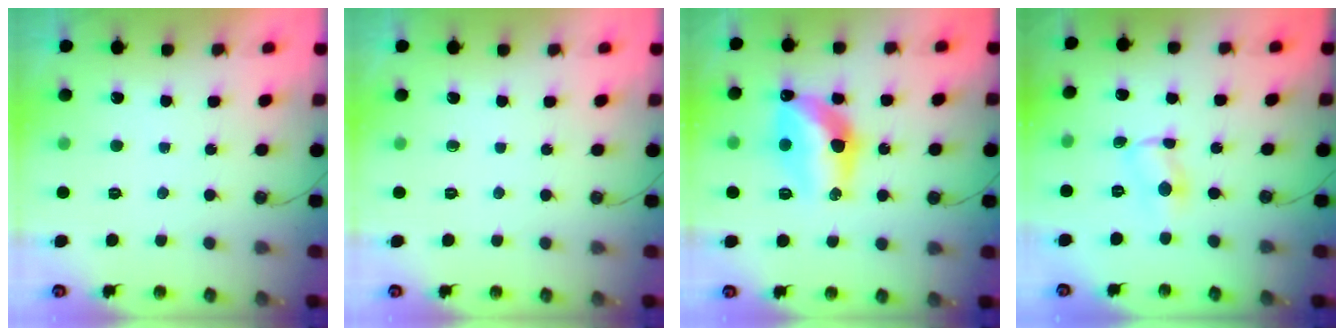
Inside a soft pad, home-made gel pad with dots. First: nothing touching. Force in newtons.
{"total": 0.0}
{"total": 12.8, "press": 12.8, "slide": 0.8}
{"total": 2.0, "press": 2.0, "slide": 0.1}